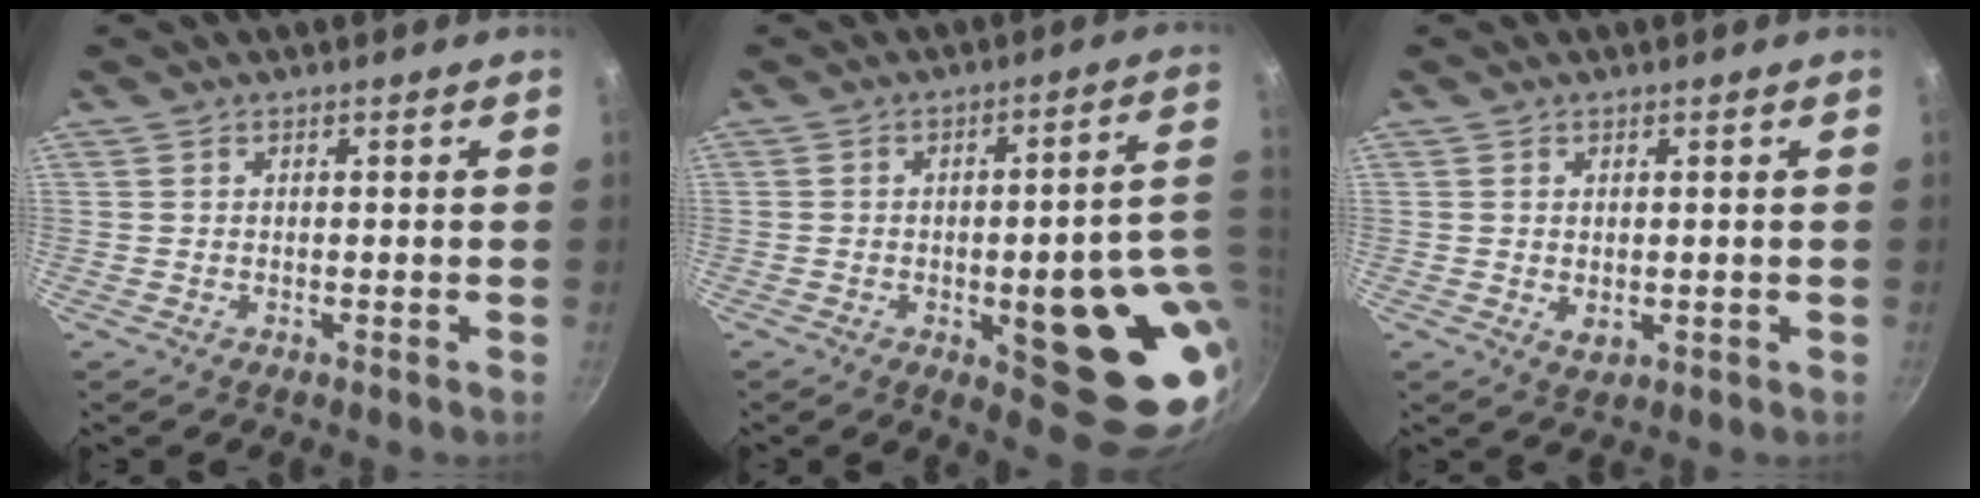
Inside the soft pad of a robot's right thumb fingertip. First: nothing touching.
{"total": 21.3, "force": [-3.3, 7.3, 19.7], "torque": [-0.187, 0.001, -0.037]}
{"total": 2.2, "force": [0.1, 1.5, 1.6], "torque": [-0.025, -0.006, 0.005]}